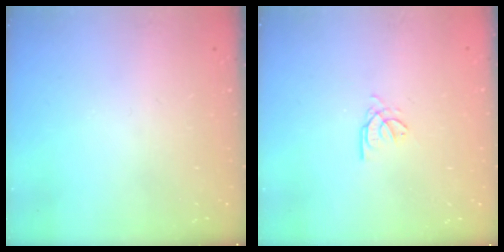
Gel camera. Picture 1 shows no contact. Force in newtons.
{"total": 2.6, "press": 2.6, "slide": 0.3}